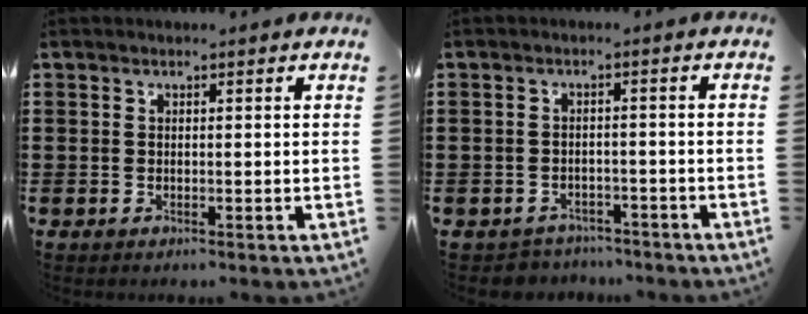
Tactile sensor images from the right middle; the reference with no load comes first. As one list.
[{"total": 2.4, "force": [-2.3, 0.5, -0.3], "torque": [-0.004, 0.001, -0.053]}]